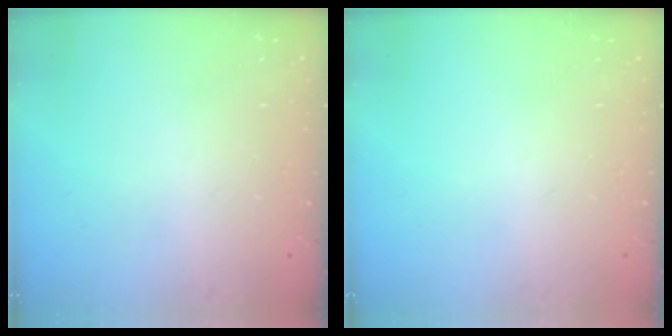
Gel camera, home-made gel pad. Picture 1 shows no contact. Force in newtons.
{"total": 0.0}